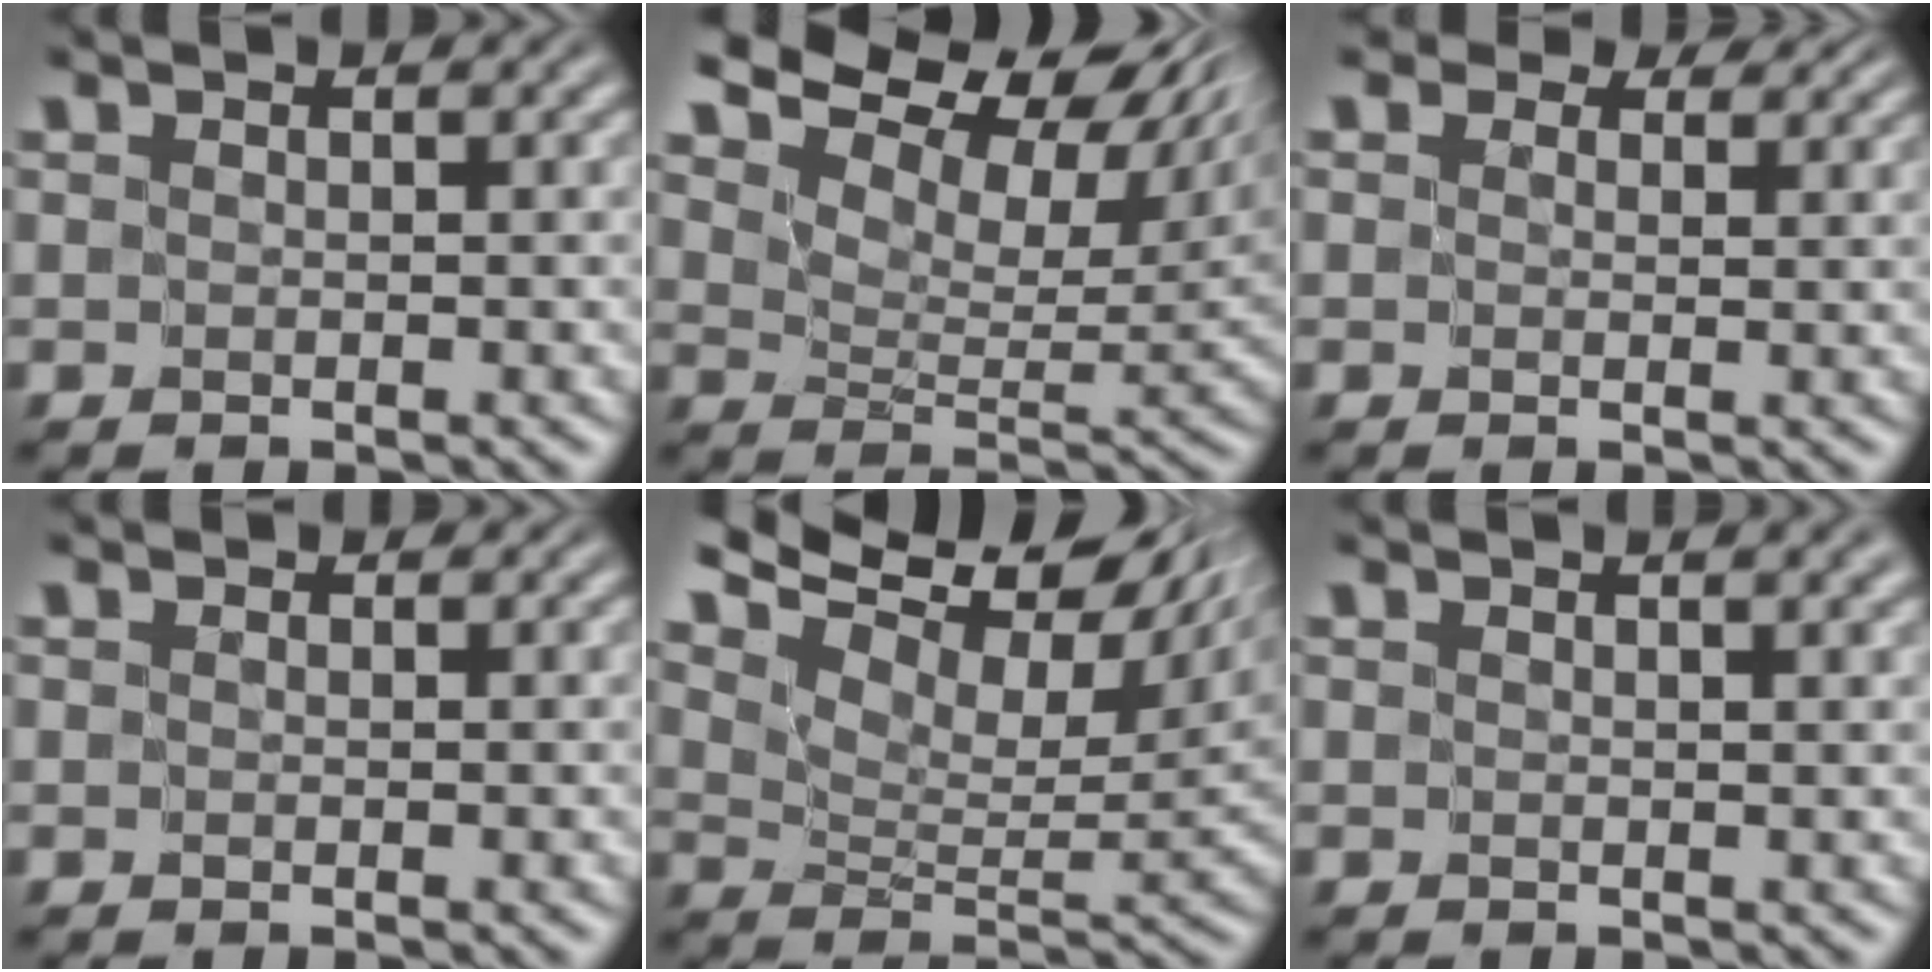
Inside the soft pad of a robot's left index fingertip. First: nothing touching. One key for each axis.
{"total": 11.5, "fx": 8.5, "fy": 4.9, "fz": 6.0, "tx": -0.130, "ty": 0.027, "tz": 0.138}
{"total": 4.1, "fx": 2.8, "fy": 2.5, "fz": 1.5, "tx": -0.048, "ty": 0.005, "tz": 0.037}
{"total": 0.6, "fx": 0.4, "fy": 0.4, "fz": 0.2, "tx": -0.011, "ty": 0.005, "tz": 0.010}
{"total": 12.8, "fx": 8.8, "fy": 5.0, "fz": 7.8, "tx": -0.159, "ty": 0.042, "tz": 0.139}
{"total": 4.6, "fx": 2.9, "fy": 2.0, "fz": 2.9, "tx": -0.015, "ty": 0.038, "tz": 0.017}